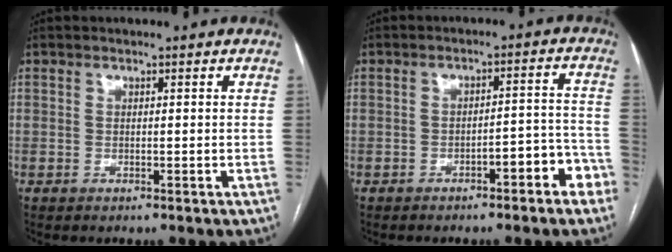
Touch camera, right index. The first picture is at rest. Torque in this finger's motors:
{"motor_torque": [0.74, 0.10, 0.07, 0.04]}